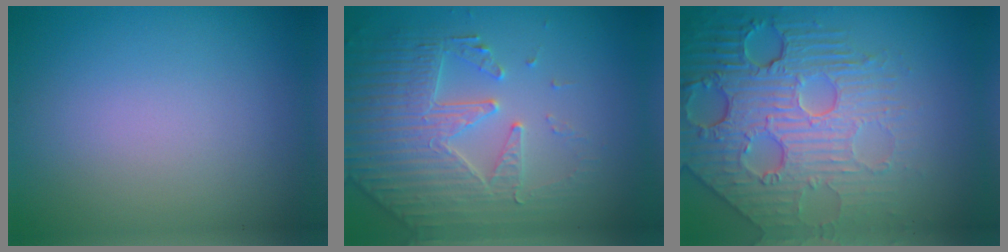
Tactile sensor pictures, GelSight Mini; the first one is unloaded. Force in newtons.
{"total": 4.9, "press": 4.7, "slide": 1.5}
{"total": 8.6, "press": 5.9, "slide": 6.2}